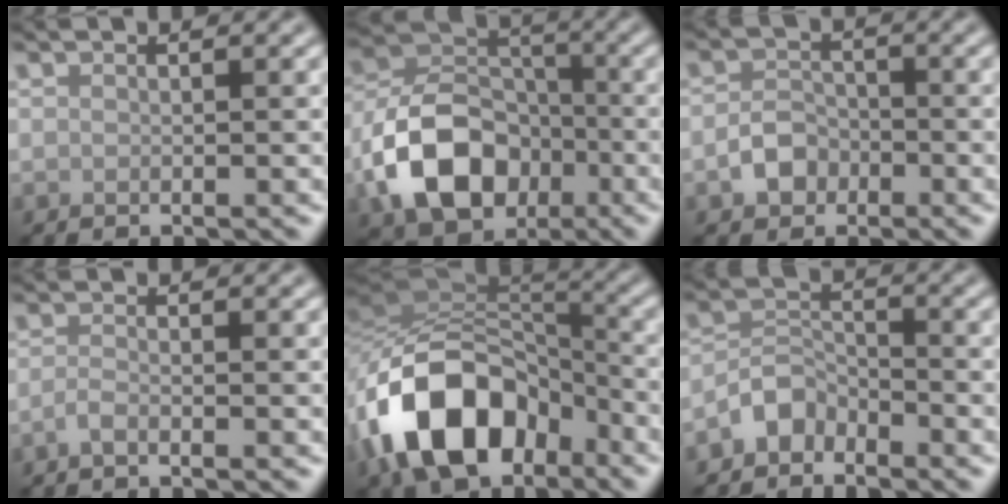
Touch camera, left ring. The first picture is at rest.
{"total": 9.7, "force": [-3.7, 6.9, 5.8], "torque": [-0.109, 0.002, -0.075]}
{"total": 2.8, "force": [-1.4, 2.1, 1.2], "torque": [-0.016, 0.005, -0.029]}
{"total": 1.1, "force": [-0.8, 0.3, 0.8], "torque": [-0.018, 0.001, -0.017]}
{"total": 12.2, "force": [-6.2, 7.5, 7.3], "torque": [-0.132, 0.004, -0.124]}
{"total": 2.9, "force": [-2.3, 1.6, 0.8], "torque": [-0.012, 0.011, -0.052]}